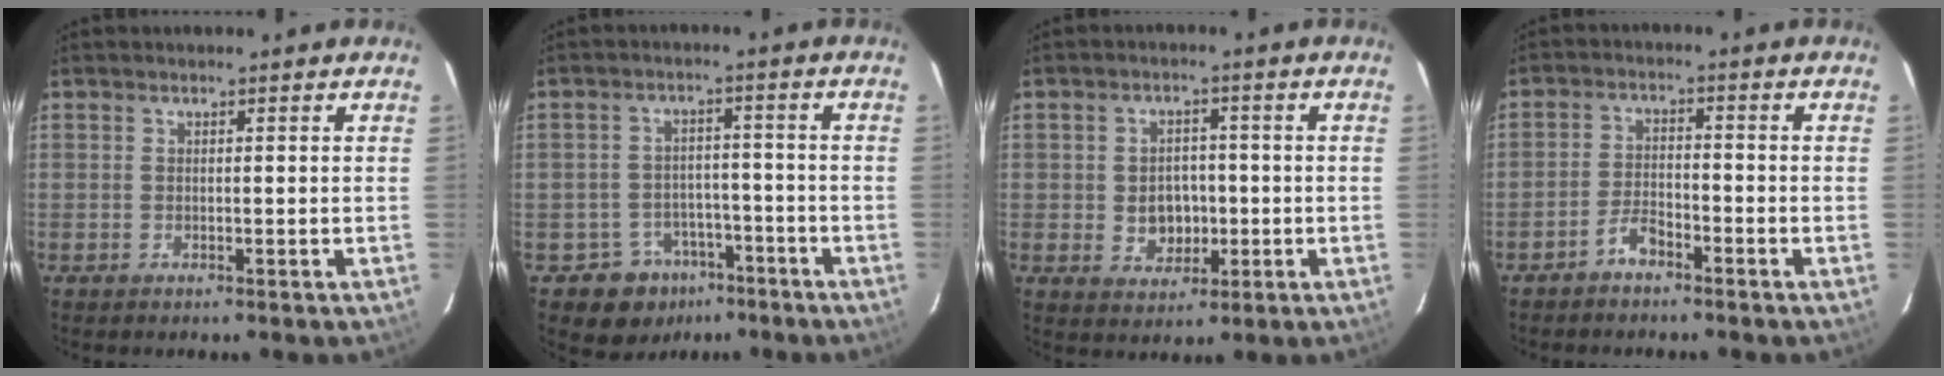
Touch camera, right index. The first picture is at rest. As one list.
[{"total": 7.7, "force": [-4.8, 6.0, 0.7], "torque": [-0.022, 0.032, -0.058]}, {"total": 5.8, "force": [-0.7, 4.9, 2.9], "torque": [-0.061, 0.007, 0.003]}, {"total": 3.6, "force": [-2.9, 1.2, 1.7], "torque": [-0.047, 0.010, -0.057]}]